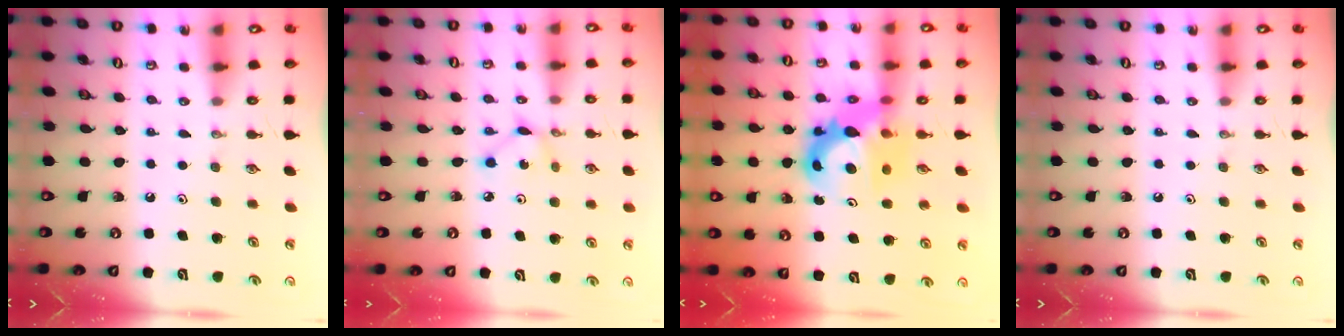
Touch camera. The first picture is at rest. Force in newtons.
{"total": 2.9, "press": 2.9, "slide": 0.1}
{"total": 9.6, "press": 9.6, "slide": 0.9}
{"total": 0.0}